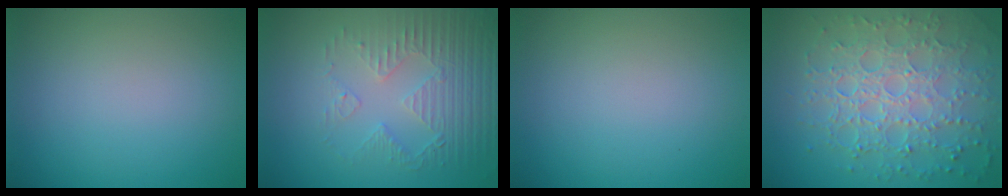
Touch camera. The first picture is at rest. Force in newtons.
{"total": 5.2, "press": 3.5, "slide": 3.9}
{"total": 0.0}
{"total": 7.7, "press": 5.5, "slide": 5.4}